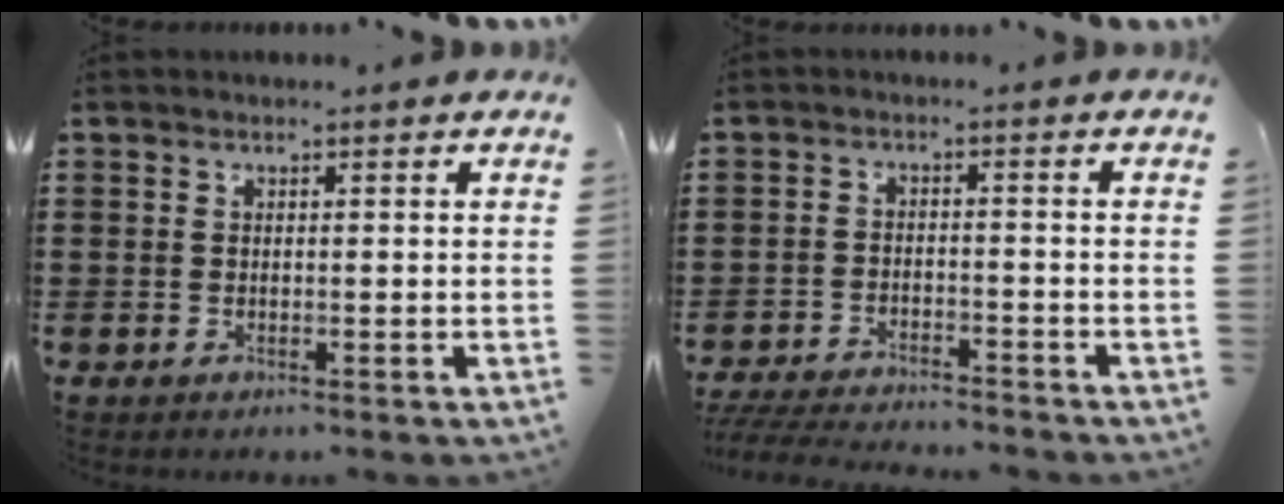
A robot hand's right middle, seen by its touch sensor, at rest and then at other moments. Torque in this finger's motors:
{"motor_torque": [1.11, -1.02, 0.12, 0.12]}